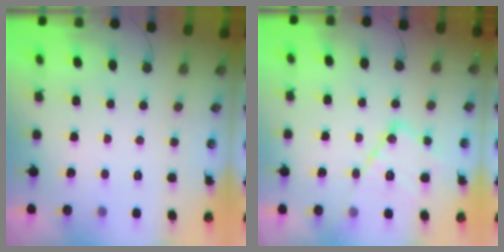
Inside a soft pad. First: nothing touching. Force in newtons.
{"total": 15.4, "press": 15.3, "slide": 1.2}